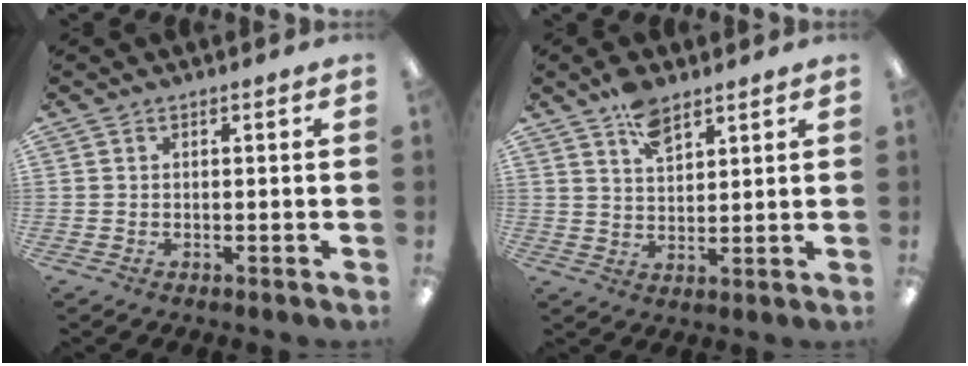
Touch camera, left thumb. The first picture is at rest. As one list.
[{"total": 6.9, "force": [4.8, 3.2, 3.8], "torque": [-0.063, -0.021, 0.085]}]